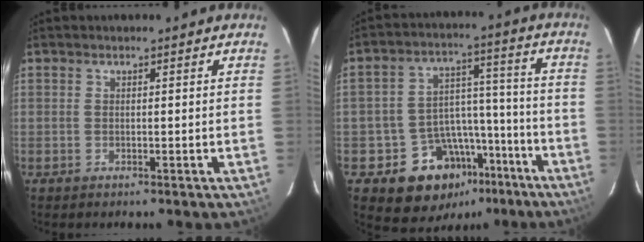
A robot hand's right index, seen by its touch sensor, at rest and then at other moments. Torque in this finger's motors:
{"motor_torque": [1.06, -1.07, 0.55, 0.06]}